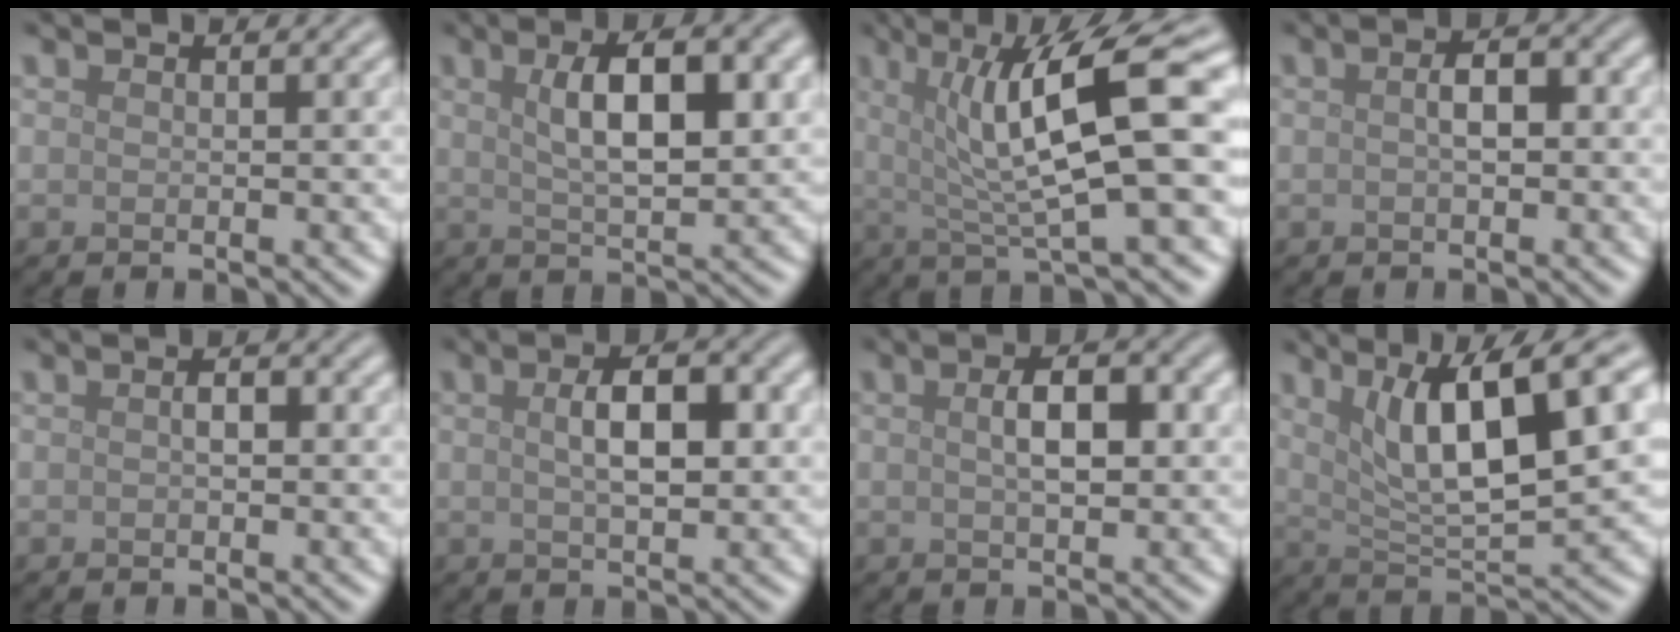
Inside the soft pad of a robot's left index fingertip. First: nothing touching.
{"total": 7.2, "force": [1.9, 2.6, 6.4], "torque": [-0.104, 0.006, 0.032]}
{"total": 11.5, "force": [2.3, 2.7, 10.9], "torque": [-0.164, 0.002, 0.039]}
{"total": 2.7, "force": [0.0, 1.2, 2.4], "torque": [-0.038, 0.003, -0.002]}
{"total": 1.3, "force": [0.0, 0.7, 1.1], "torque": [-0.019, 0.000, -0.002]}
{"total": 4.7, "force": [0.8, 1.9, 4.2], "torque": [-0.077, 0.007, 0.011]}
{"total": 3.8, "force": [0.5, 1.6, 3.4], "torque": [-0.065, 0.007, 0.006]}
{"total": 10.8, "force": [4.3, 2.8, 9.5], "torque": [-0.145, 0.011, 0.078]}